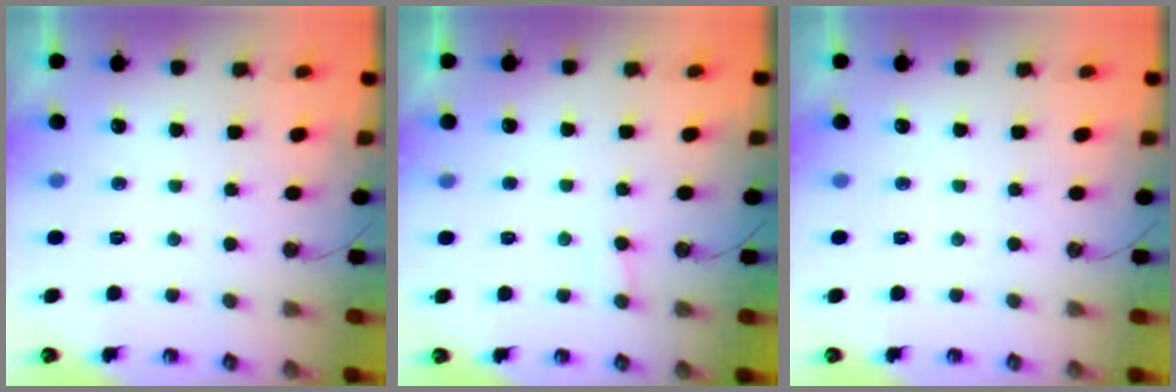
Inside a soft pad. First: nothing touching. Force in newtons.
{"total": 5.7, "press": 5.6, "slide": 0.5}
{"total": 0.0}